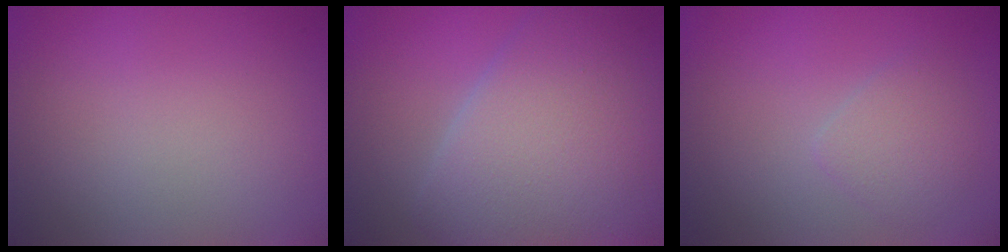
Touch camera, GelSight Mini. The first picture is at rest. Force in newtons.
{"total": 9.6, "press": 9.6, "slide": 0.5}
{"total": 1.9, "press": 1.9, "slide": 0.1}